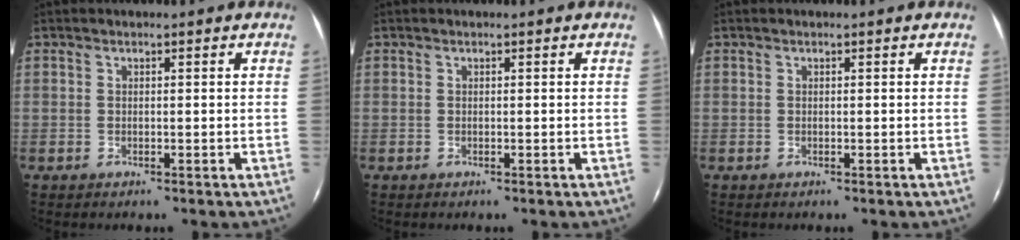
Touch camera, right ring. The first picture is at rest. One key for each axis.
{"total": 0.0}
{"total": 0.0}